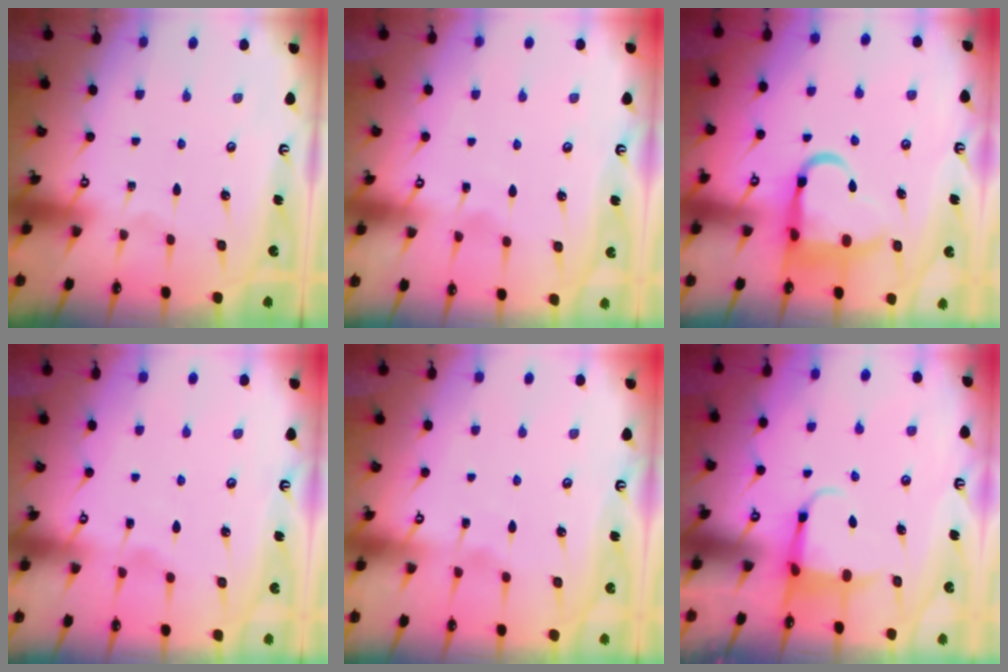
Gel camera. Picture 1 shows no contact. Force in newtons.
{"total": 3.2, "press": 3.2, "slide": 0.4}
{"total": 12.2, "press": 12.1, "slide": 1.9}
{"total": 3.0, "press": 2.9, "slide": 0.4}
{"total": 2.1, "press": 2.1, "slide": 0.4}
{"total": 4.5, "press": 4.4, "slide": 1.2}